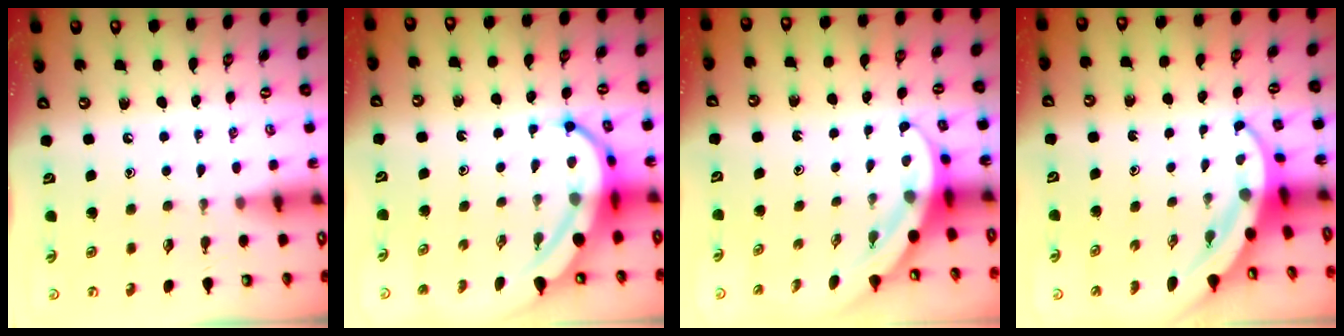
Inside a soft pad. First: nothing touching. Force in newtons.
{"total": 10.3, "press": 10.3, "slide": 1.0}
{"total": 4.8, "press": 4.7, "slide": 1.2}
{"total": 5.7, "press": 5.7, "slide": 0.2}